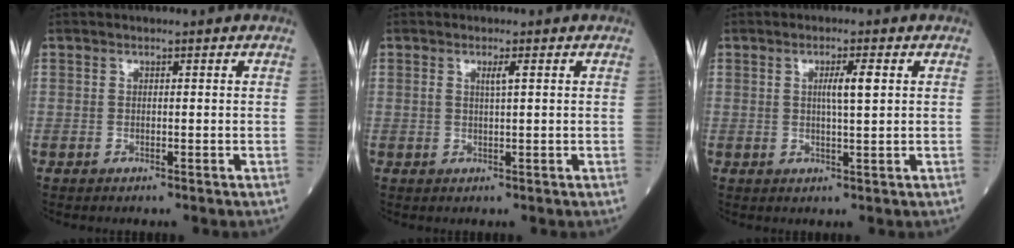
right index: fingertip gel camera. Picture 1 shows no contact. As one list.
[{"total": 1.4, "force": [0.6, -0.1, 1.3], "torque": [-0.026, -0.002, 0.009]}, {"total": 3.3, "force": [0.8, 0.0, 3.2], "torque": [-0.055, -0.001, 0.012]}]